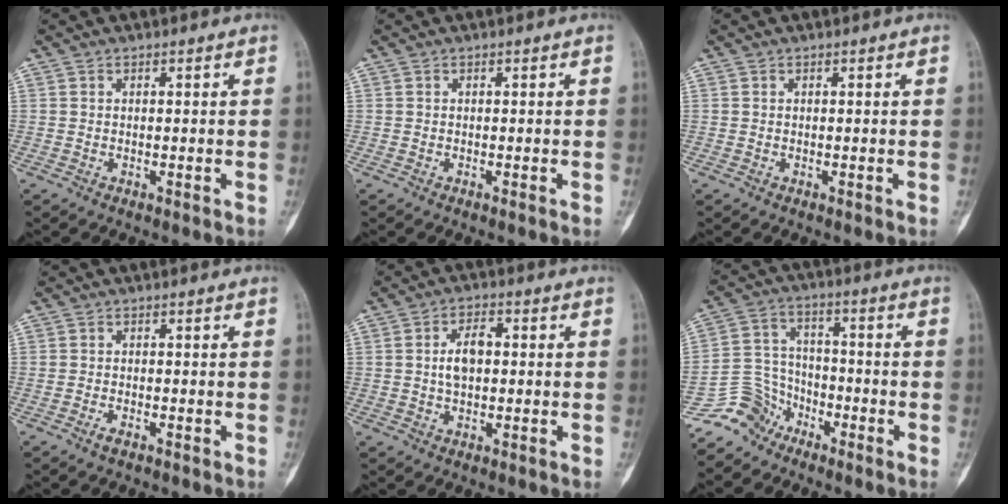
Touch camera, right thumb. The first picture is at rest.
{"total": 0.0}
{"total": 0.0}
{"total": 1.3, "force": [-0.9, 0.4, 0.9], "torque": [-0.022, 0.003, -0.017]}
{"total": 5.4, "force": [0.4, 3.0, 4.5], "torque": [-0.071, 0.007, 0.002]}
{"total": 8.1, "force": [-6.3, 5.0, 0.8], "torque": [0.001, 0.054, -0.135]}